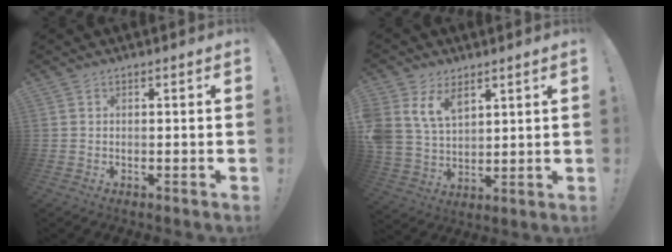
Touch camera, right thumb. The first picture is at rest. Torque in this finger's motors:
{"motor_torque": [0.36, 0.42, 1.00, 0.32, 0.12]}